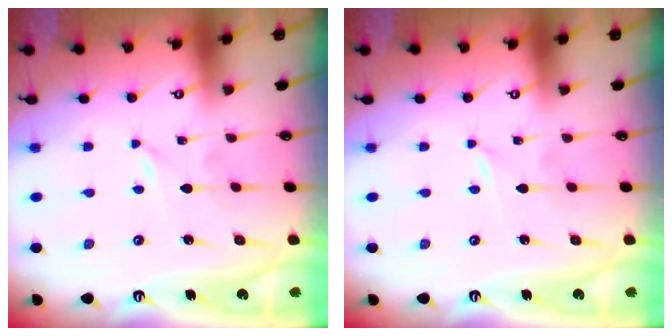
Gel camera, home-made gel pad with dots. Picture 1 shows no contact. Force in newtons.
{"total": 0.0}